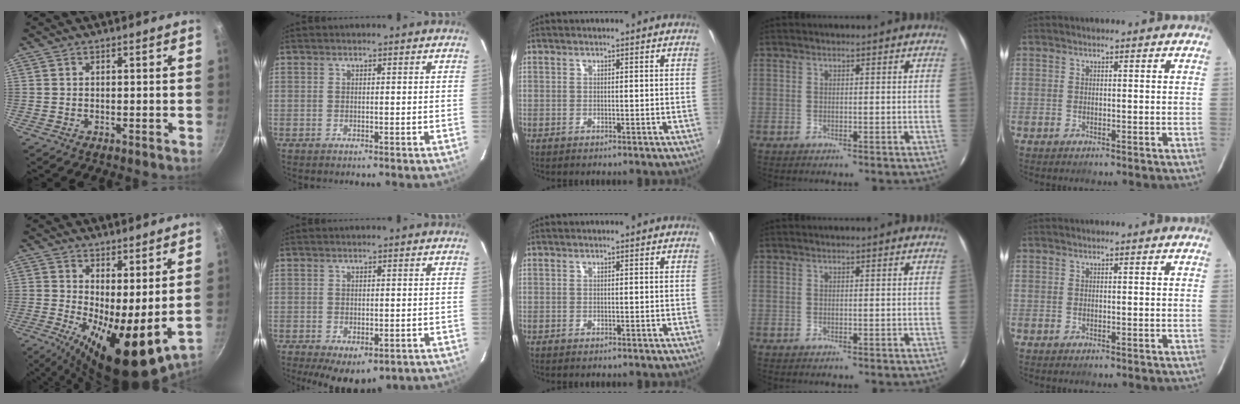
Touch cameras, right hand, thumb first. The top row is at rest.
{"thumb": {"total": 13.7, "force": [1.1, 4.9, 12.7], "torque": [-0.179, -0.028, 0.023]}, "index": {"total": 9.0, "force": [-5.1, 4.7, 5.7], "torque": [-0.108, -0.027, -0.062]}}